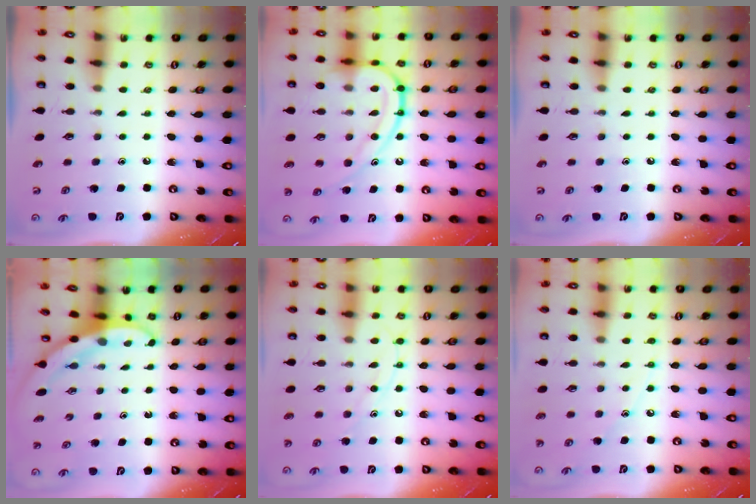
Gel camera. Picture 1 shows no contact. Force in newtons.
{"total": 18.6, "press": 18.5, "slide": 1.5}
{"total": 0.0}
{"total": 3.2, "press": 3.2, "slide": 0.1}
{"total": 9.6, "press": 9.5, "slide": 0.9}
{"total": 6.8, "press": 6.7, "slide": 0.7}